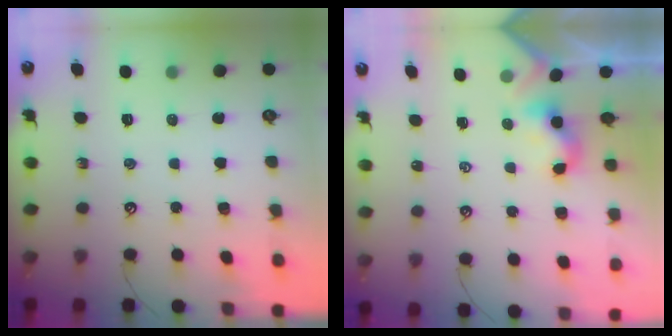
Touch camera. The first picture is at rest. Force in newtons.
{"total": 2.2, "press": 2.2, "slide": 0.2}